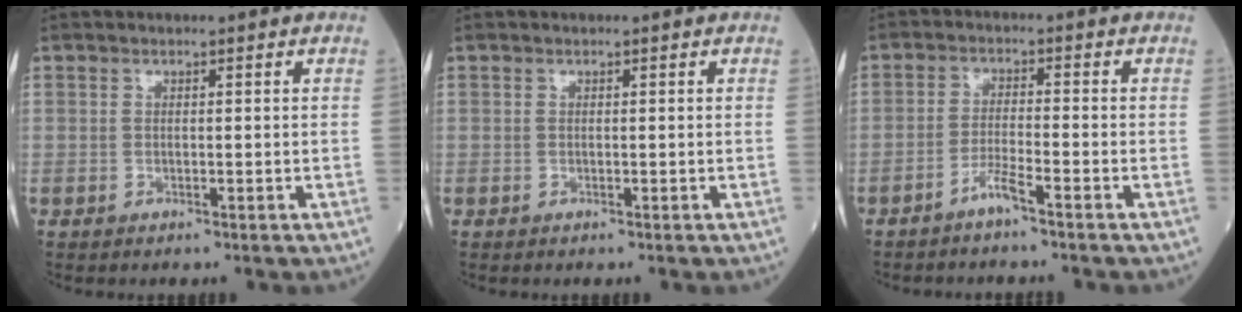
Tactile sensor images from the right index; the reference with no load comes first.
{"total": 0.0}
{"total": 3.0, "force": [-2.3, -0.3, 1.9], "torque": [-0.040, -0.002, -0.047]}